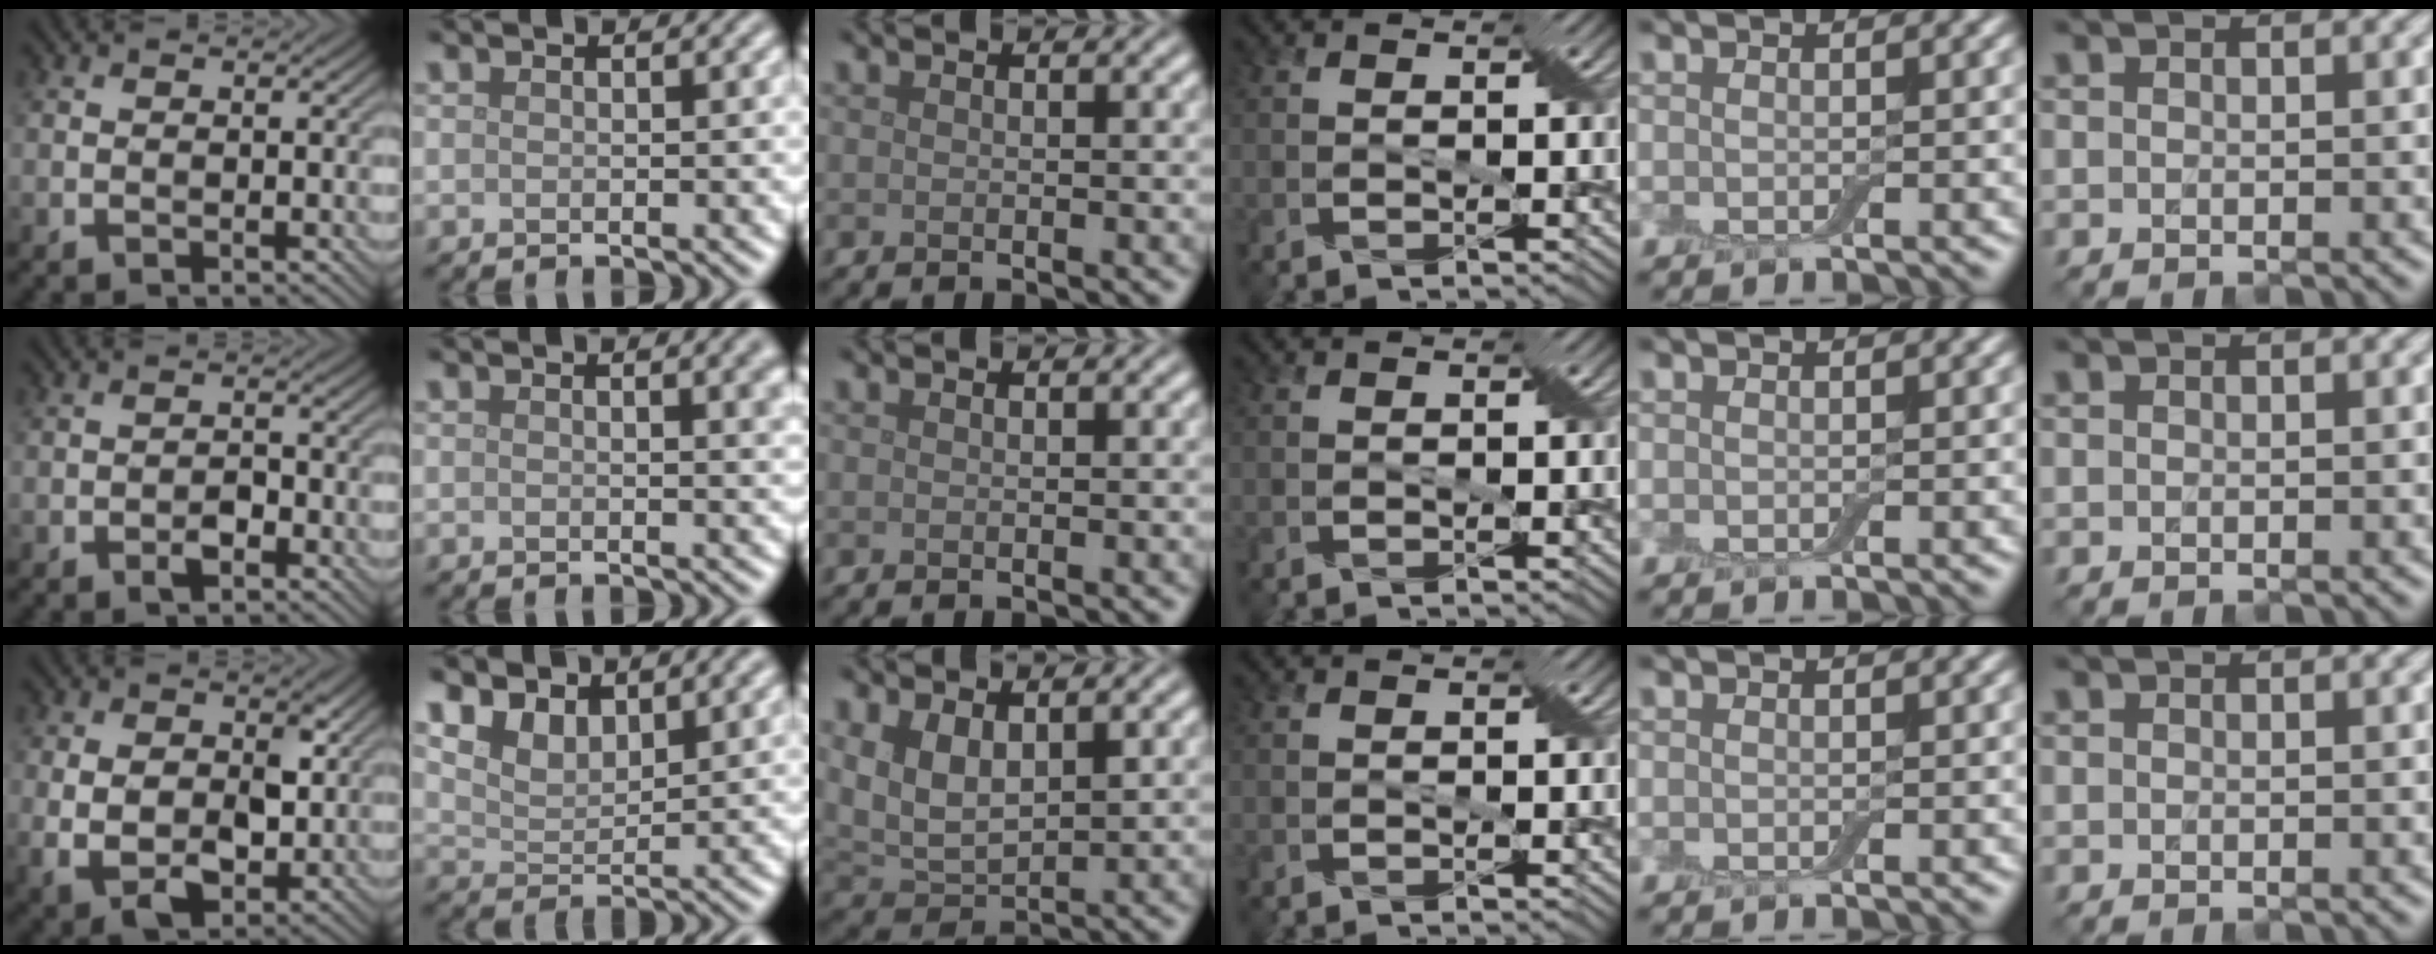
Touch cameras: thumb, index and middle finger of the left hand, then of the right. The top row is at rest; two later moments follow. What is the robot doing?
{"motion": "squeeze", "object": "air blower"}